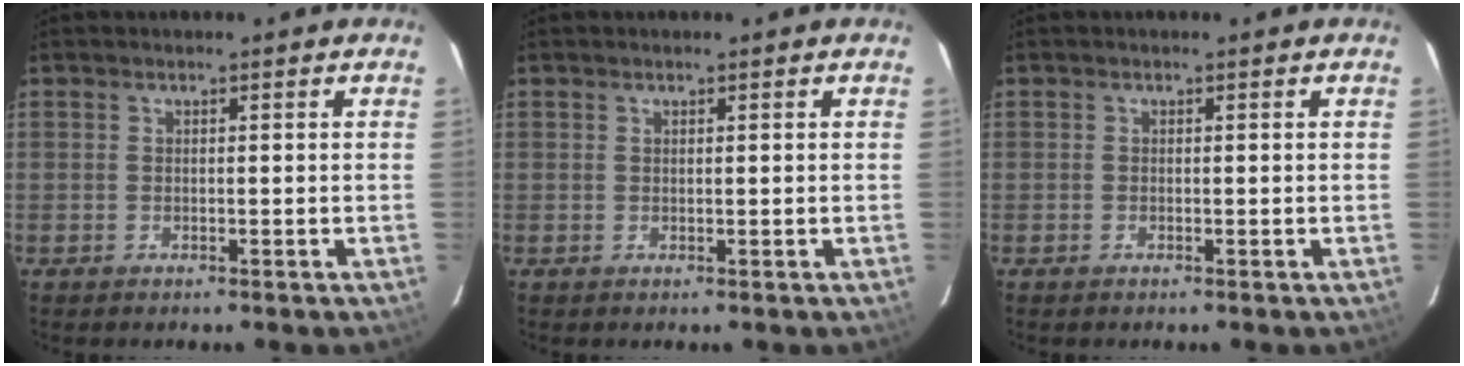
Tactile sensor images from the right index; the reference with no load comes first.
{"total": 0.0}
{"total": 0.0}